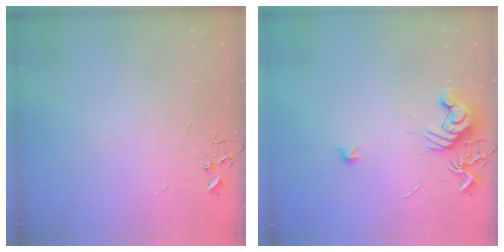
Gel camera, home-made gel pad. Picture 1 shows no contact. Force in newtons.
{"total": 10.1, "press": 10.1, "slide": 0.7}